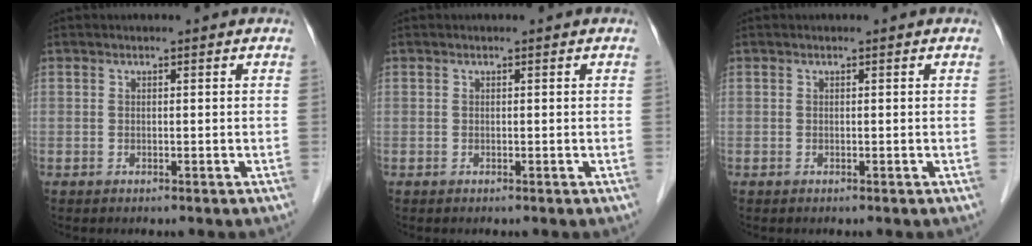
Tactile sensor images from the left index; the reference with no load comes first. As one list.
[{"total": 0.0}, {"total": 0.0}]